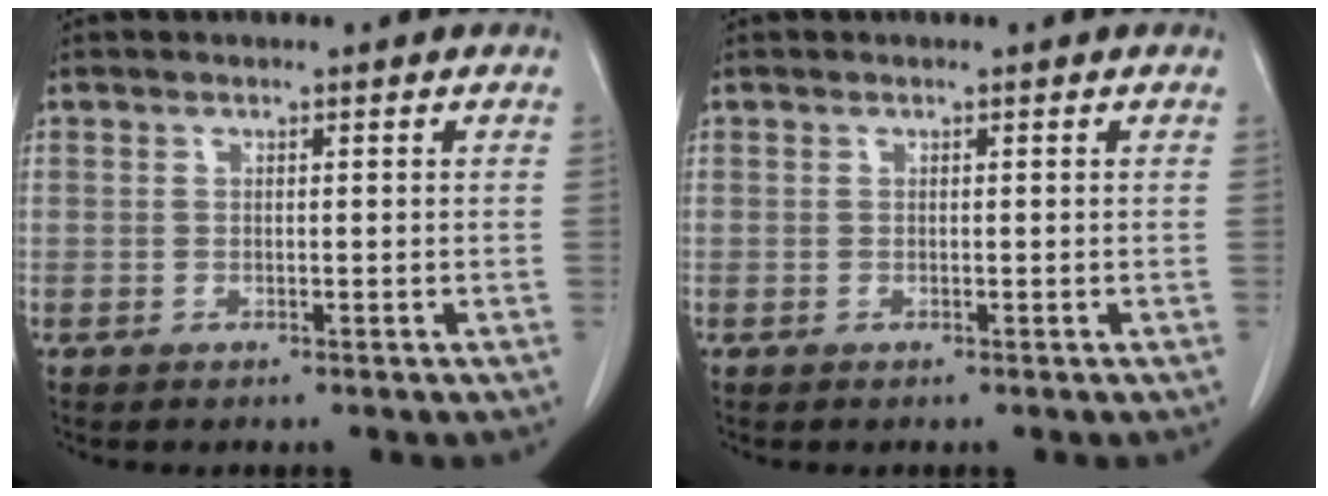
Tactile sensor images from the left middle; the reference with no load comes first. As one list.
[{"total": 0.0}]